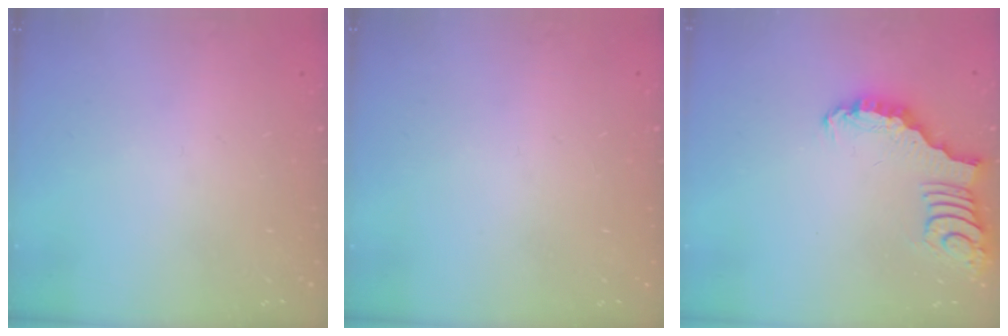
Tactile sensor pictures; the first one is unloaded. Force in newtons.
{"total": 0.0}
{"total": 2.2, "press": 2.2, "slide": 0.0}